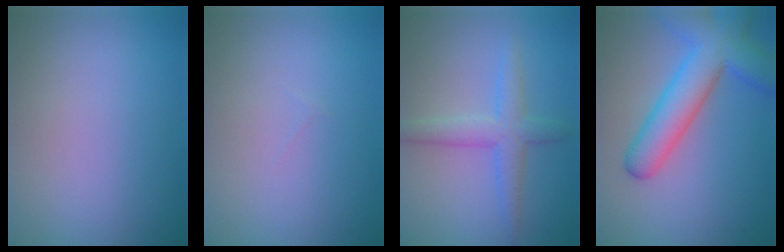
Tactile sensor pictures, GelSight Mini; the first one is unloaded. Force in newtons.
{"total": 0.0}
{"total": 3.5, "press": 3.5, "slide": 0.2}
{"total": 6.8, "press": 6.8, "slide": 0.4}